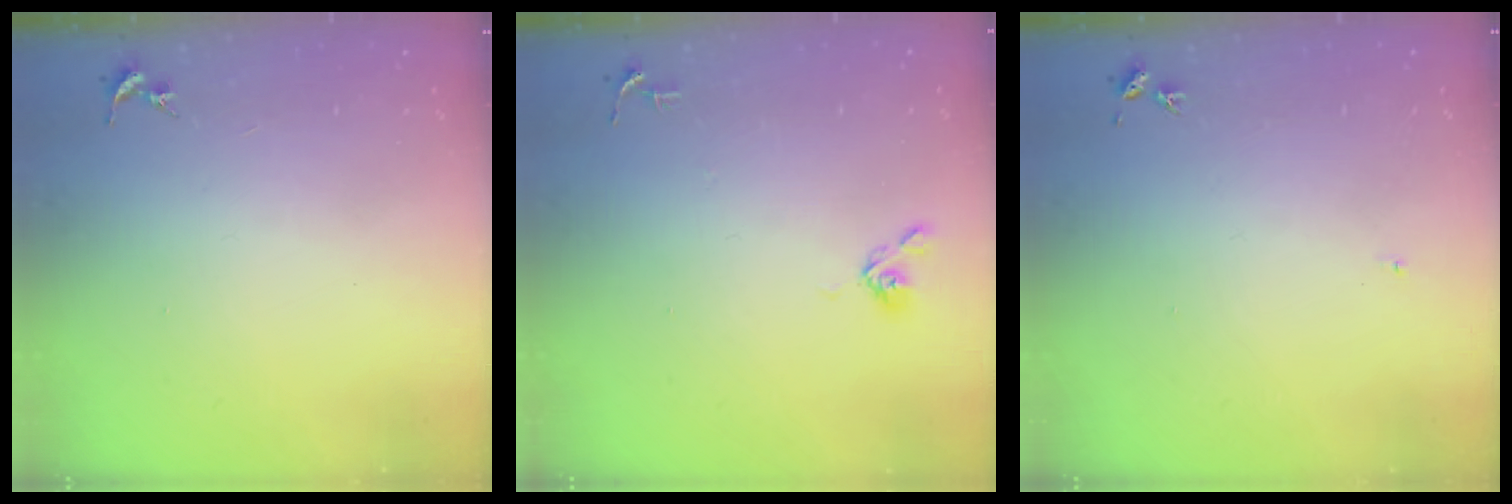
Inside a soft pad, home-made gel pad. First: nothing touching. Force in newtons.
{"total": 6.2, "press": 6.2, "slide": 0.6}
{"total": 3.3, "press": 3.3, "slide": 0.4}